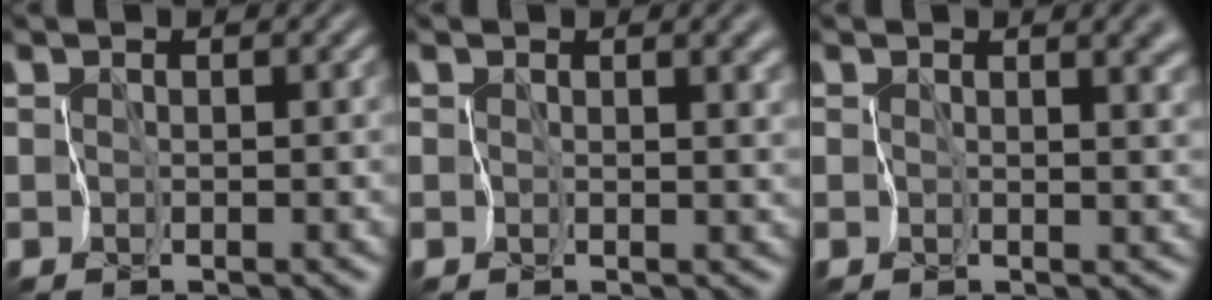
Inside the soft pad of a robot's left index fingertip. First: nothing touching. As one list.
[{"total": 2.7, "force": [0.8, 1.5, 2.1], "torque": [-0.017, -0.005, 0.016]}, {"total": 3.4, "force": [1.1, 1.8, 2.7], "torque": [-0.024, -0.004, 0.020]}]